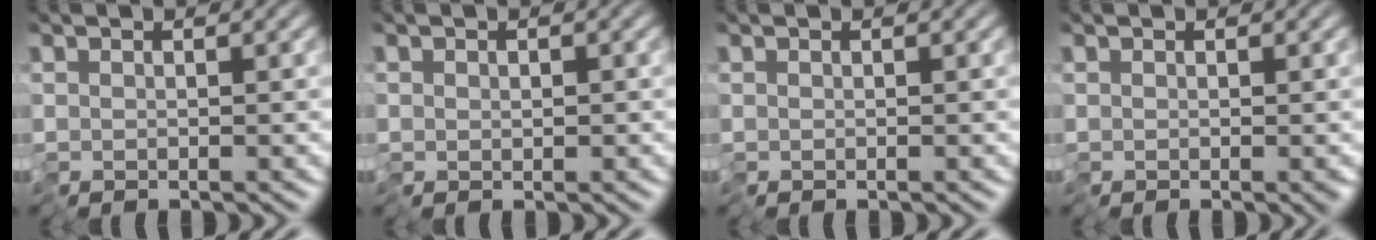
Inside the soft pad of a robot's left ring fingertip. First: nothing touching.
{"total": 0.6, "force": [0.0, 0.6, 0.3], "torque": [-0.003, 0.001, 0.001]}
{"total": 0.0}
{"total": 0.6, "force": [-0.3, 0.3, 0.5], "torque": [-0.002, -0.003, -0.004]}